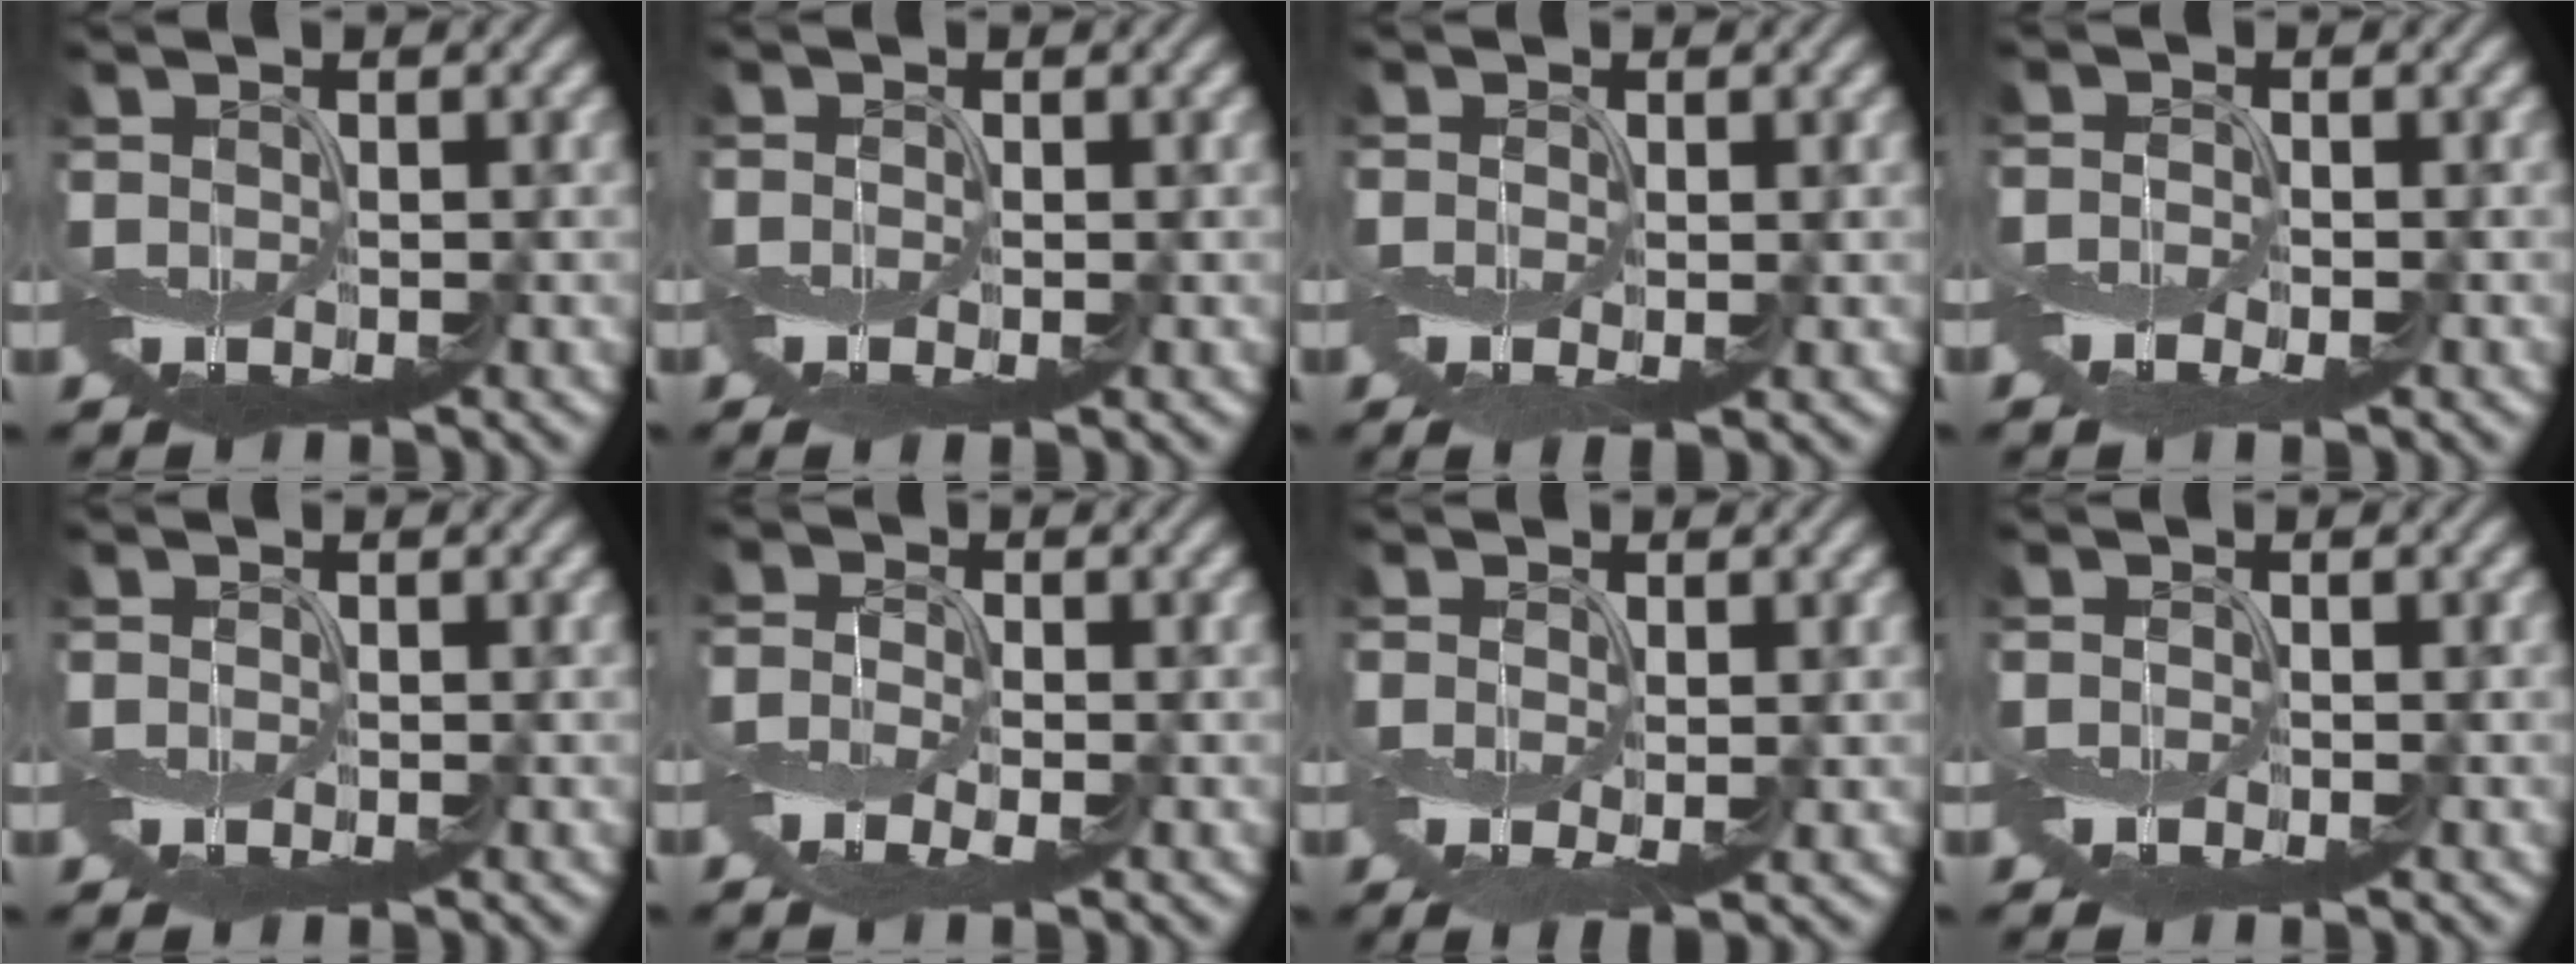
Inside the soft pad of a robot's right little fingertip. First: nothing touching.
{"total": 1.1, "force": [-0.4, 0.5, 0.9], "torque": [-0.021, -0.007, 0.002]}
{"total": 2.1, "force": [-0.6, 1.1, 1.6], "torque": [-0.031, -0.008, -0.004]}
{"total": 1.6, "force": [-1.1, 0.7, 0.9], "torque": [-0.021, -0.003, -0.026]}
{"total": 0.5, "force": [-0.3, 0.4, 0.2], "torque": [-0.005, -0.002, -0.003]}
{"total": 2.6, "force": [-1.3, 1.4, 1.7], "torque": [-0.044, -0.002, -0.034]}
{"total": 2.8, "force": [-0.6, 1.5, 2.3], "torque": [-0.043, -0.009, -0.005]}
{"total": 0.8, "force": [-0.6, 0.3, 0.3], "torque": [-0.007, -0.002, -0.013]}